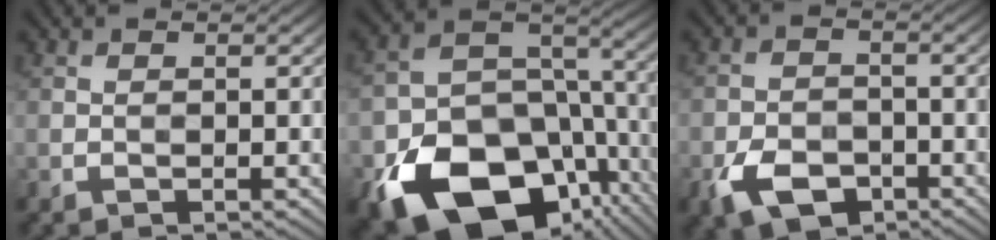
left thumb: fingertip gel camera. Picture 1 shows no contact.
{"total": 19.7, "force": [-8.9, 13.4, 11.3], "torque": [-0.234, -0.060, -0.119]}
{"total": 6.6, "force": [-3.8, 4.1, 3.6], "torque": [-0.074, -0.011, -0.073]}